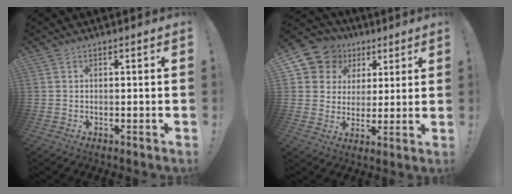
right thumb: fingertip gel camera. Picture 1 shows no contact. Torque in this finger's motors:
{"motor_torque": [0.19, 1.46, -0.07, 0.20, 0.02]}